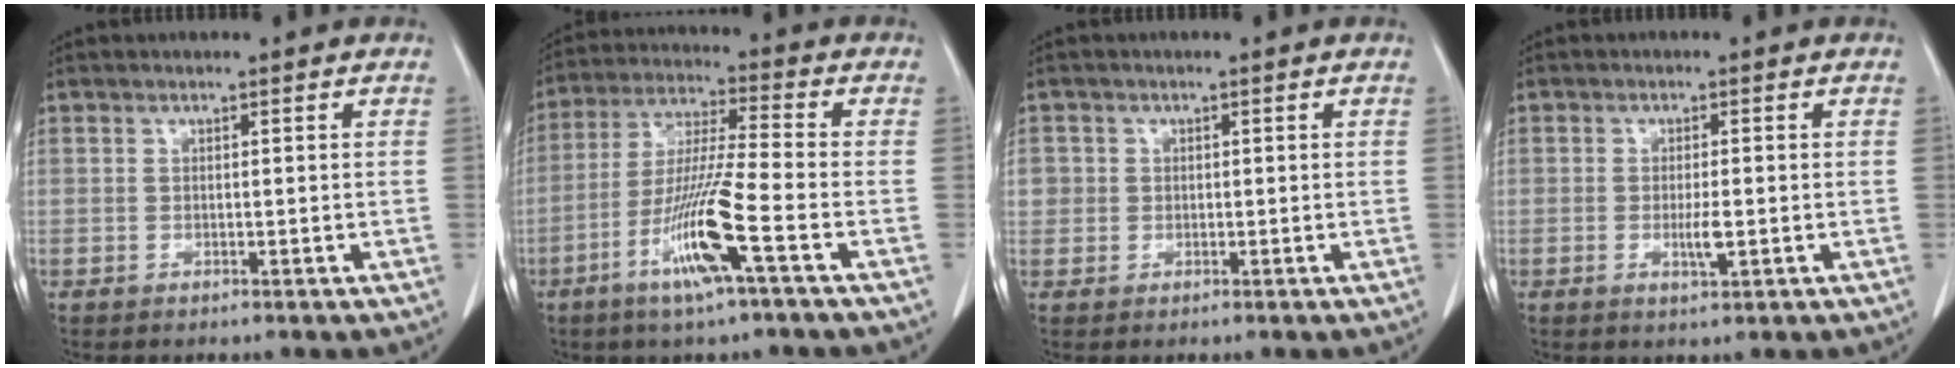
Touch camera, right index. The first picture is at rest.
{"total": 12.1, "force": [-5.2, -0.5, 10.9], "torque": [-0.216, -0.012, -0.102]}
{"total": 2.1, "force": [0.2, 2.1, 0.2], "torque": [0.009, 0.007, 0.005]}
{"total": 2.7, "force": [-0.5, 0.5, 2.6], "torque": [-0.048, -0.001, -0.005]}